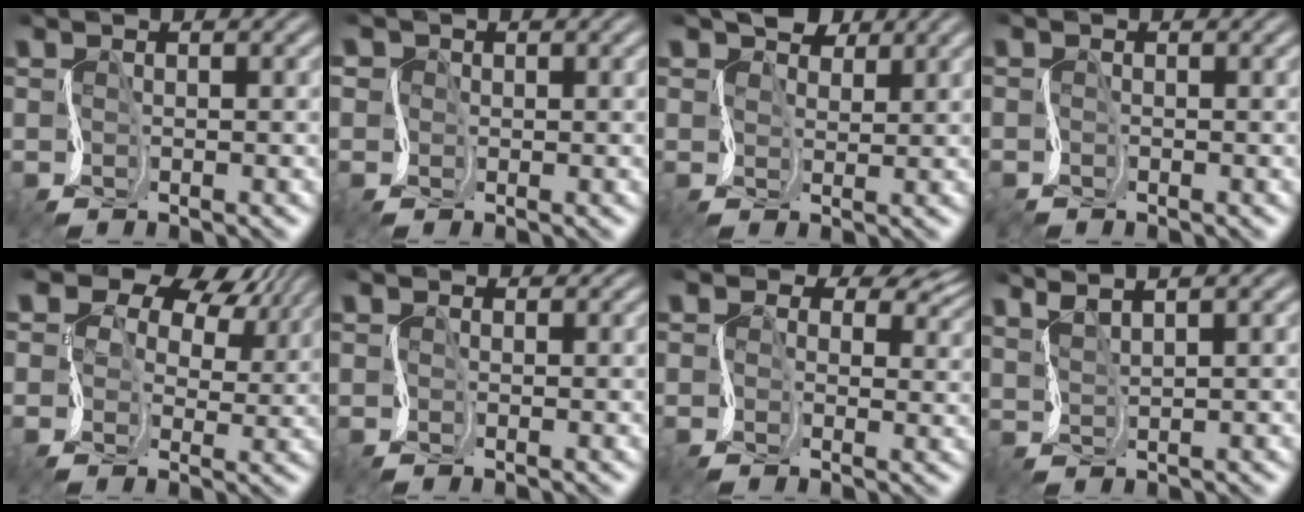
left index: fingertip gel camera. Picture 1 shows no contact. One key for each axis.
{"total": 1.8, "fx": 0.0, "fy": 1.7, "fz": 0.5, "tx": -0.006, "ty": 0.010, "tz": -0.012}
{"total": 3.4, "fx": 3.0, "fy": 1.6, "fz": 0.5, "tx": -0.025, "ty": 0.011, "tz": 0.043}
{"total": 0.6, "fx": -0.5, "fy": -0.1, "fz": -0.4, "tx": -0.005, "ty": -0.001, "tz": -0.008}
{"total": 14.5, "fx": 7.4, "fy": 9.9, "fz": 7.6, "tx": -0.161, "ty": 0.036, "tz": 0.107}
{"total": 1.2, "fx": 0.4, "fy": 1.1, "fz": 0.4, "tx": -0.010, "ty": 0.009, "tz": -0.010}
{"total": 10.2, "fx": 4.9, "fy": 6.8, "fz": 5.8, "tx": -0.105, "ty": 0.022, "tz": 0.050}
{"total": 3.6, "fx": 3.5, "fy": 0.3, "fz": 0.5, "tx": -0.019, "ty": 0.017, "tz": 0.043}